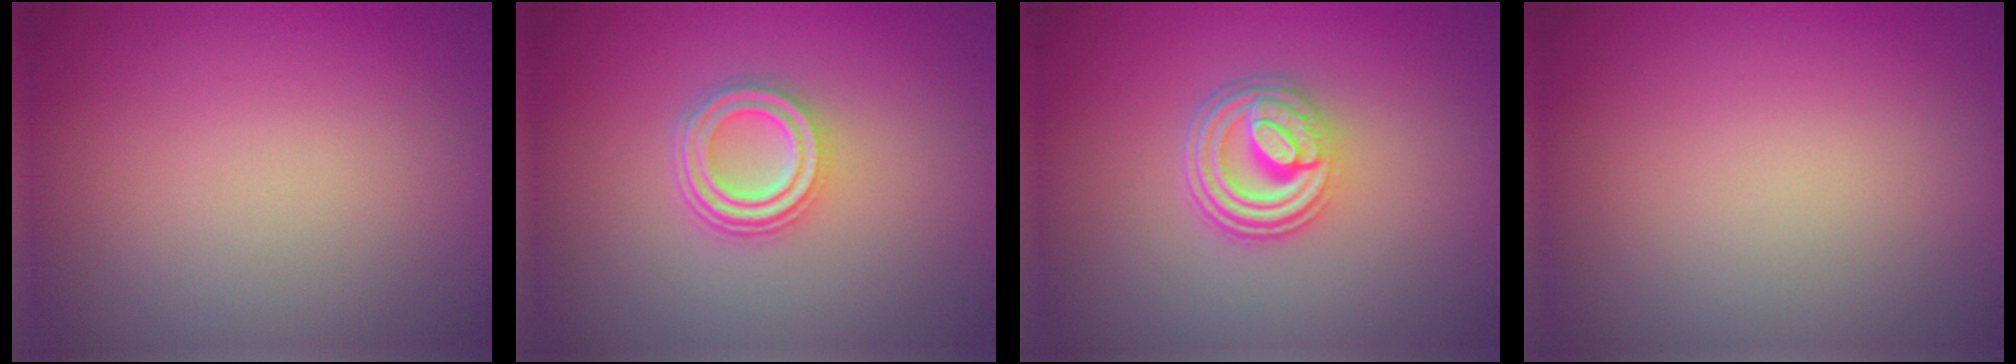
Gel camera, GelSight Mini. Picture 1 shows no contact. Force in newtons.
{"total": 4.1, "press": 3.1, "slide": 2.6}
{"total": 4.8, "press": 3.7, "slide": 3.1}
{"total": 0.0}